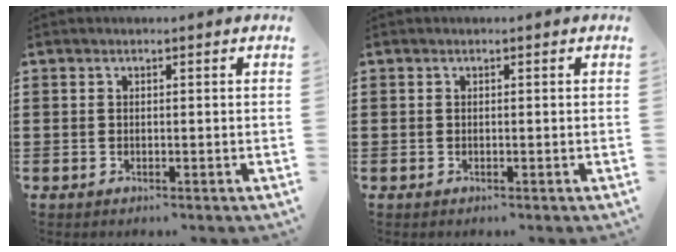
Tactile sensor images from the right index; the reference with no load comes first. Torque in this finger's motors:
{"motor_torque": [0.01, 0.01, 0.00, 0.00]}